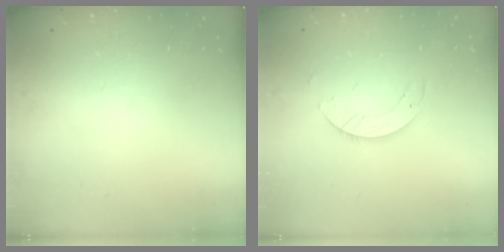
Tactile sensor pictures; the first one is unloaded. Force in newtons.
{"total": 4.2, "press": 4.2, "slide": 0.3}